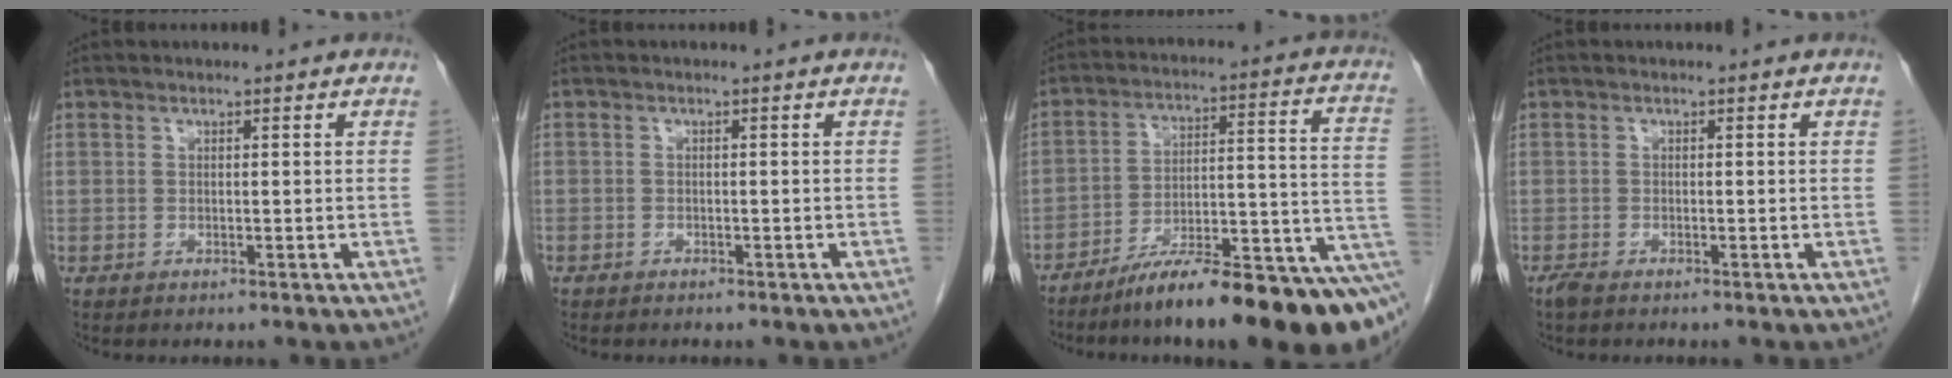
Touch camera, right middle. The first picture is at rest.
{"total": 1.0, "force": [-0.8, 0.5, 0.2], "torque": [-0.011, 0.001, -0.013]}
{"total": 20.5, "force": [-13.9, 2.0, 15.0], "torque": [-0.142, 0.030, -0.220]}
{"total": 1.2, "force": [-1.0, 0.2, 0.7], "torque": [-0.022, -0.005, -0.020]}